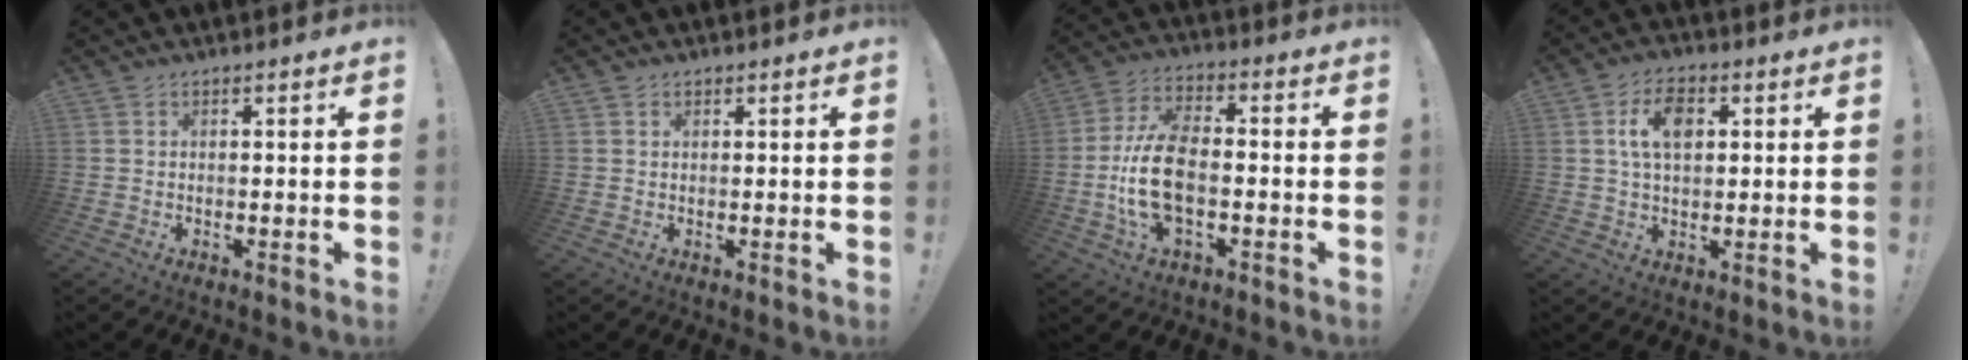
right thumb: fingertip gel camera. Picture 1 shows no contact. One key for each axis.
{"total": 0.8, "fx": 0.7, "fy": 0.5, "fz": 0.0, "tx": 0.003, "ty": -0.002, "tz": 0.013}
{"total": 14.8, "fx": -3.3, "fy": 7.7, "fz": 12.3, "tx": -0.247, "ty": 0.003, "tz": -0.056}
{"total": 8.8, "fx": 2.3, "fy": 5.4, "fz": 6.6, "tx": -0.104, "ty": 0.007, "tz": 0.041}